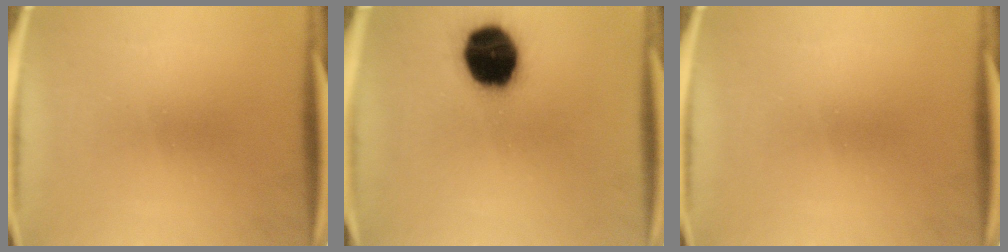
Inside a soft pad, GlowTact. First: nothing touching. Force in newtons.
{"total": 18.8}
{"total": 0.0}